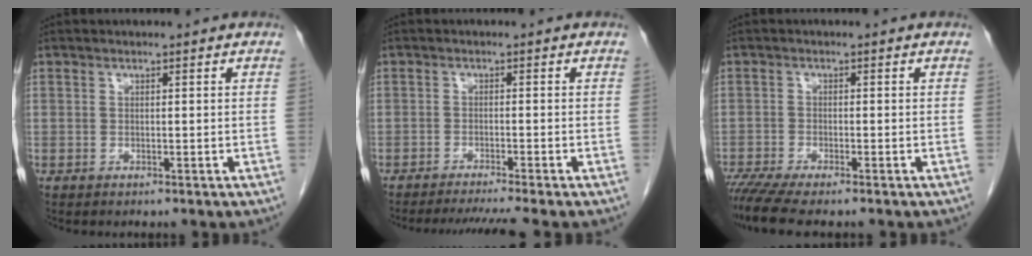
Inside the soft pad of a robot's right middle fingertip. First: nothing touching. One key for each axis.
{"total": 6.5, "fx": -5.7, "fy": -1.5, "fz": 2.8, "tx": -0.031, "ty": -0.017, "tz": -0.088}
{"total": 6.3, "fx": -5.2, "fy": 0.2, "fz": 3.5, "tx": -0.056, "ty": -0.016, "tz": -0.090}